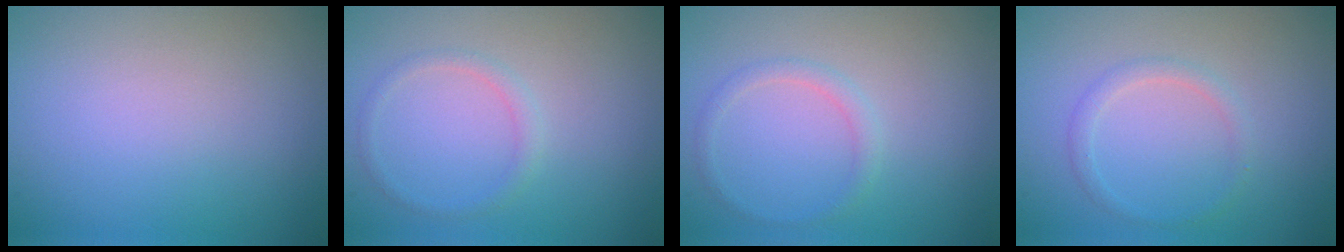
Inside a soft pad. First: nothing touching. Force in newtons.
{"total": 1.2, "press": 1.2, "slide": 0.0}
{"total": 1.3, "press": 1.3, "slide": 0.0}
{"total": 1.3, "press": 1.3, "slide": 0.1}